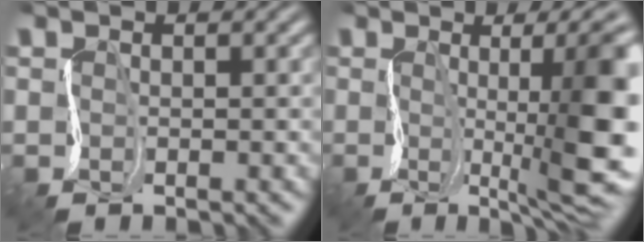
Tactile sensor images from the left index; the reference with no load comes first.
{"total": 10.6, "force": [0.1, 2.8, 10.3], "torque": [-0.119, 0.003, 0.001]}